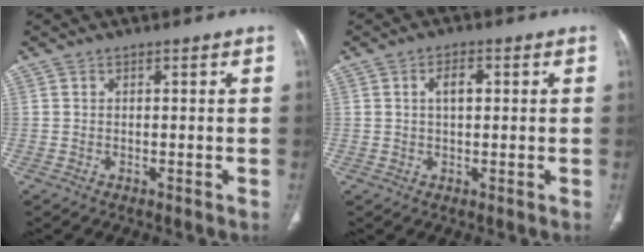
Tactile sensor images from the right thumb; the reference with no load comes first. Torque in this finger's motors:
{"motor_torque": [0.15, 1.07, 0.21, -0.11, -0.02]}